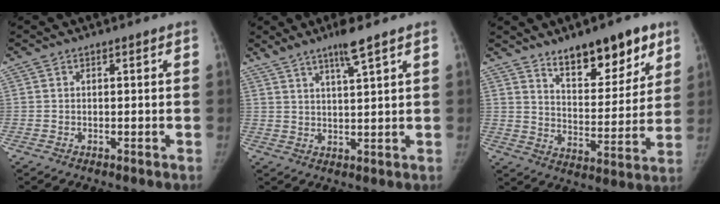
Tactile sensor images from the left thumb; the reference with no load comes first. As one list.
[{"total": 6.0, "force": [4.2, 0.0, 4.3], "torque": [-0.082, -0.017, 0.079]}, {"total": 15.8, "force": [10.4, 6.7, 9.8], "torque": [-0.091, -0.066, 0.165]}]